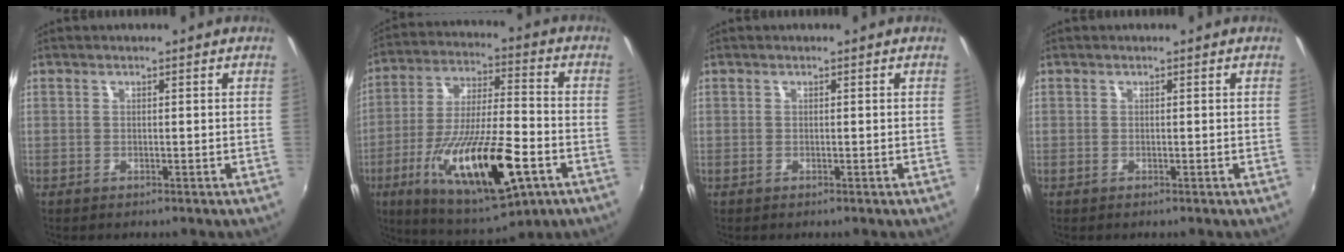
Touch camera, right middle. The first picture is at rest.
{"total": 21.6, "force": [-8.4, 6.0, 18.9], "torque": [-0.349, -0.037, -0.135]}
{"total": 0.0}
{"total": 0.0}